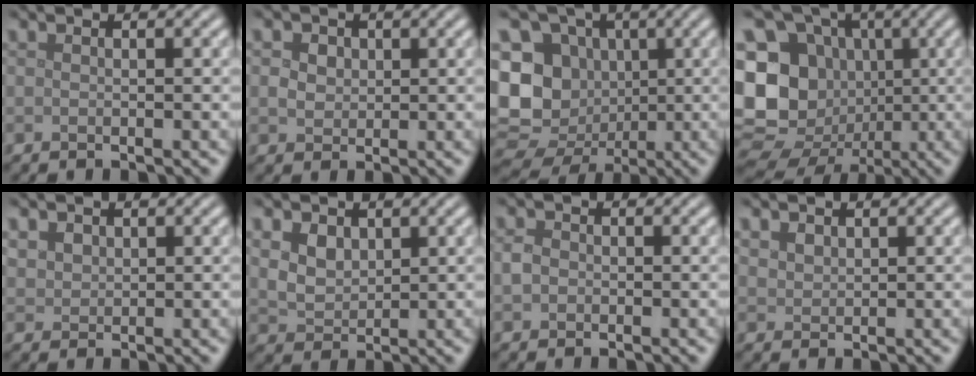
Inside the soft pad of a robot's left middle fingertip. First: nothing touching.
{"total": 2.6, "force": [1.0, 2.0, 1.3], "torque": [-0.027, 0.006, 0.013]}
{"total": 13.3, "force": [-1.1, 11.7, 6.2], "torque": [-0.129, -0.005, -0.039]}
{"total": 18.9, "force": [-1.7, 17.2, 7.6], "torque": [-0.186, 0.011, -0.058]}
{"total": 1.7, "force": [0.9, 1.3, 0.6], "torque": [-0.014, -0.001, 0.018]}
{"total": 3.4, "force": [1.6, 2.4, 1.8], "torque": [-0.044, 0.004, 0.028]}
{"total": 1.3, "force": [-0.2, 1.1, 0.6], "torque": [-0.012, -0.001, -0.011]}
{"total": 1.3, "force": [0.9, 0.9, 0.4], "torque": [-0.010, 0.001, 0.020]}